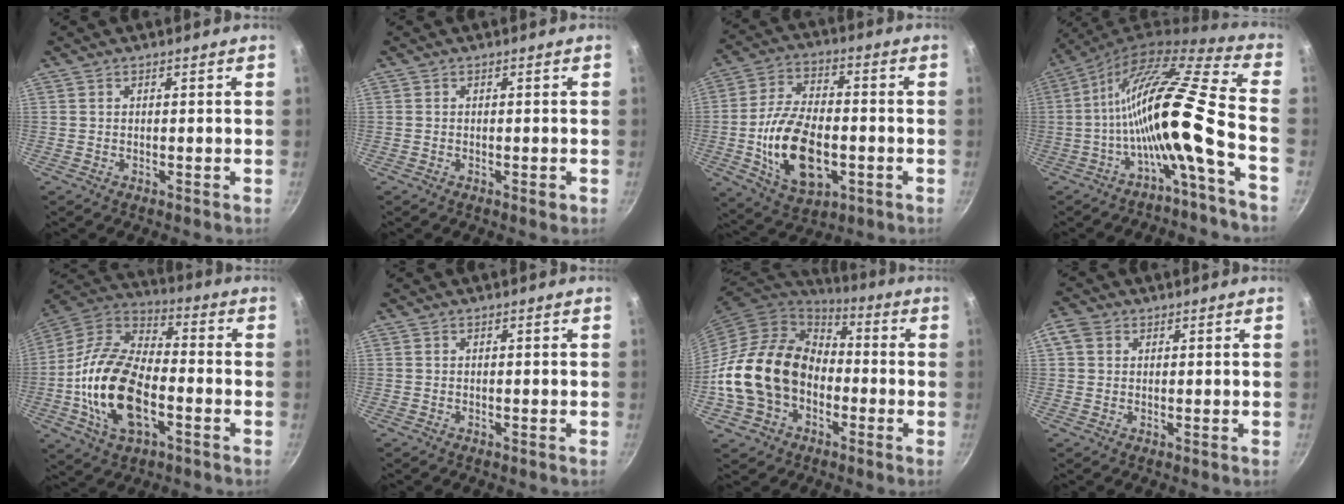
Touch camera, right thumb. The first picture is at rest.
{"total": 1.1, "force": [-0.5, 0.5, 0.9], "torque": [-0.014, 0.001, -0.009]}
{"total": 17.2, "force": [-3.5, 9.7, 13.8], "torque": [-0.240, 0.020, -0.056]}
{"total": 15.4, "force": [-5.6, 0.5, 14.3], "torque": [-0.232, 0.047, -0.105]}
{"total": 20.0, "force": [-4.9, 10.6, 16.2], "torque": [-0.300, 0.033, -0.106]}
{"total": 0.0}
{"total": 19.5, "force": [-3.6, 14.9, 12.0], "torque": [-0.196, 0.052, -0.070]}
{"total": 3.5, "force": [1.2, 2.8, 1.7], "torque": [-0.029, 0.004, 0.015]}